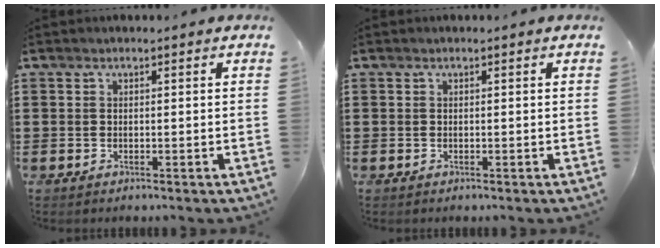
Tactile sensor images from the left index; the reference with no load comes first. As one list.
[{"total": 0.0}]